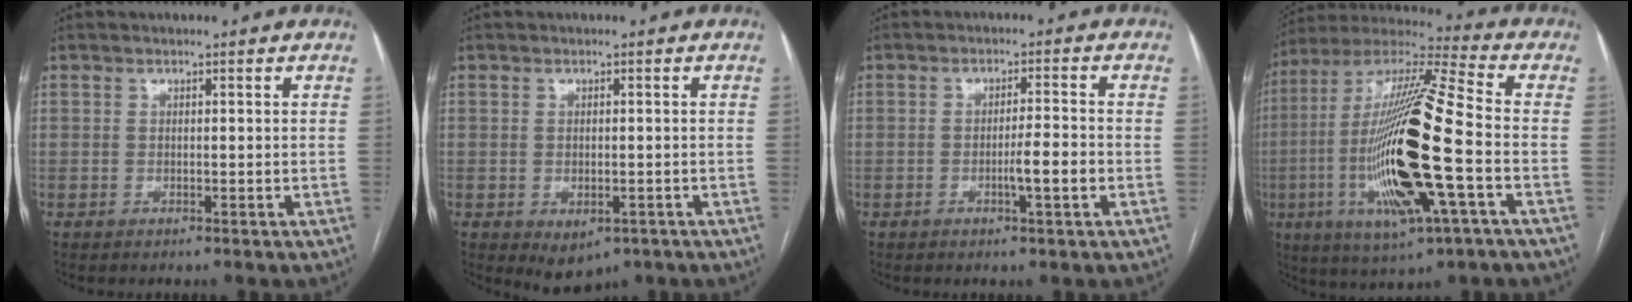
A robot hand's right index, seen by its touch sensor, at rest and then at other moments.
{"total": 4.3, "force": [-2.0, 2.7, 2.6], "torque": [-0.033, -0.004, -0.015]}
{"total": 4.0, "force": [-1.3, 0.1, 3.8], "torque": [-0.058, -0.001, -0.021]}
{"total": 23.3, "force": [-4.7, 2.2, 22.7], "torque": [-0.480, -0.025, -0.089]}